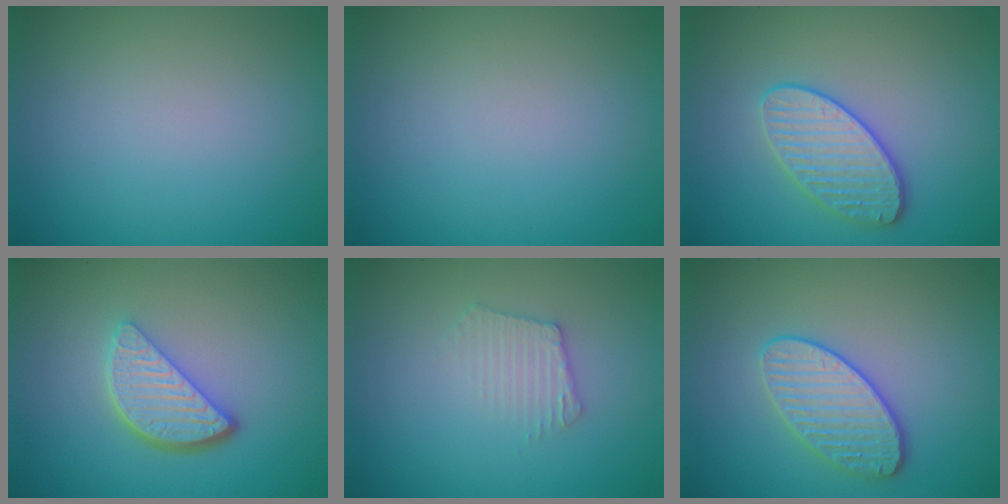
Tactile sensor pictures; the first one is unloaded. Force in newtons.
{"total": 0.0}
{"total": 3.5, "press": 3.4, "slide": 0.8}
{"total": 4.0, "press": 3.2, "slide": 2.4}
{"total": 2.1, "press": 2.0, "slide": 0.4}
{"total": 3.5, "press": 3.4, "slide": 0.8}